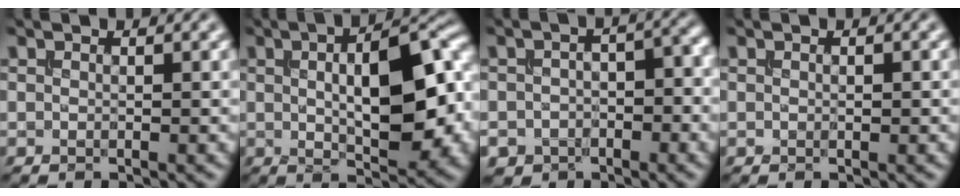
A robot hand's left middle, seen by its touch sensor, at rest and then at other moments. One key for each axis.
{"total": 10.6, "fx": 0.8, "fy": 3.8, "fz": 9.9, "tx": -0.131, "ty": 0.012, "tz": 0.015}
{"total": 5.0, "fx": -2.5, "fy": 3.4, "fz": 2.7, "tx": -0.030, "ty": -0.010, "tz": -0.034}
{"total": 0.5, "fx": -0.1, "fy": 0.2, "fz": 0.5, "tx": -0.008, "ty": 0.003, "tz": 0.001}